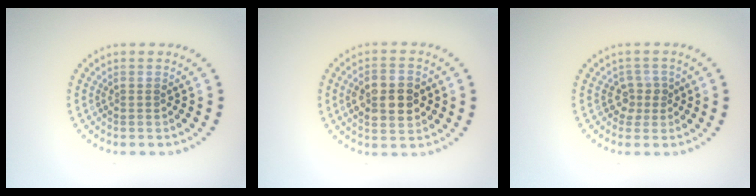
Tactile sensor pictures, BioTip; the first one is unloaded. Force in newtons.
{"total": 4.1, "press": 4.1, "slide": 0.2}
{"total": 1.8, "press": 1.4, "slide": 1.1}